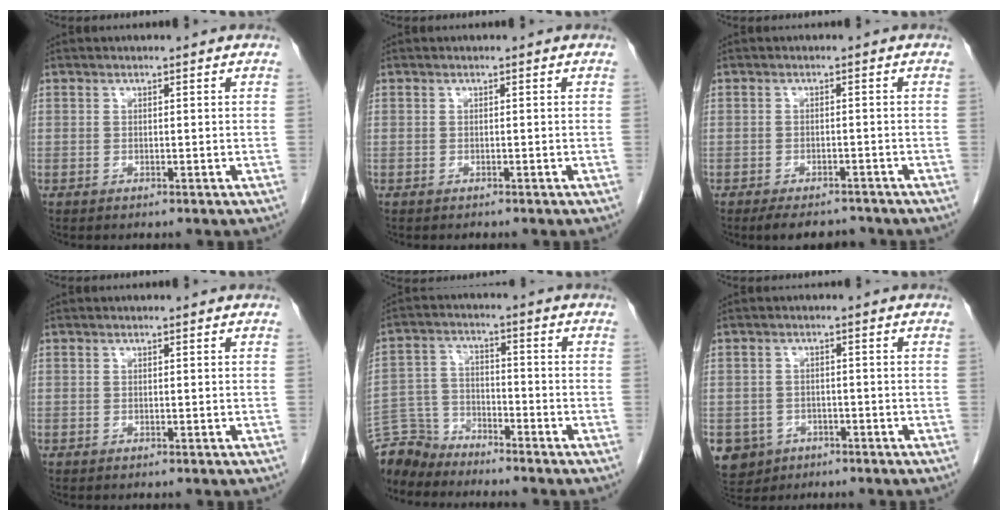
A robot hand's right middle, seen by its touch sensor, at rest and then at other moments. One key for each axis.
{"total": 0.0}
{"total": 5.3, "fx": -4.6, "fy": 1.8, "fz": 1.9, "tx": -0.024, "ty": -0.007, "tz": -0.066}
{"total": 0.0}
{"total": 7.2, "fx": -7.0, "fy": 1.8, "fz": -0.3, "tx": 0.002, "ty": 0.004, "tz": -0.139}
{"total": 6.4, "fx": -3.3, "fy": 5.4, "fz": 1.1, "tx": -0.024, "ty": 0.004, "tz": -0.046}